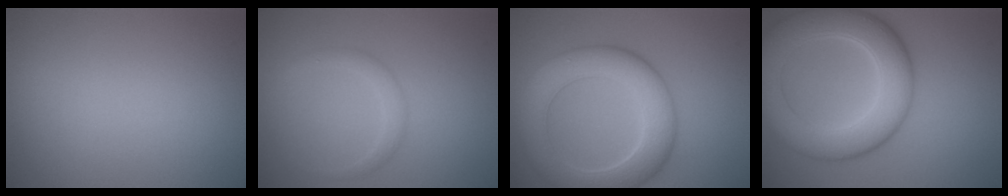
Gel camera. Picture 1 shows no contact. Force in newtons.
{"total": 1.5, "press": 1.5, "slide": 0.1}
{"total": 7.1, "press": 7.0, "slide": 0.5}
{"total": 8.4, "press": 8.3, "slide": 0.3}